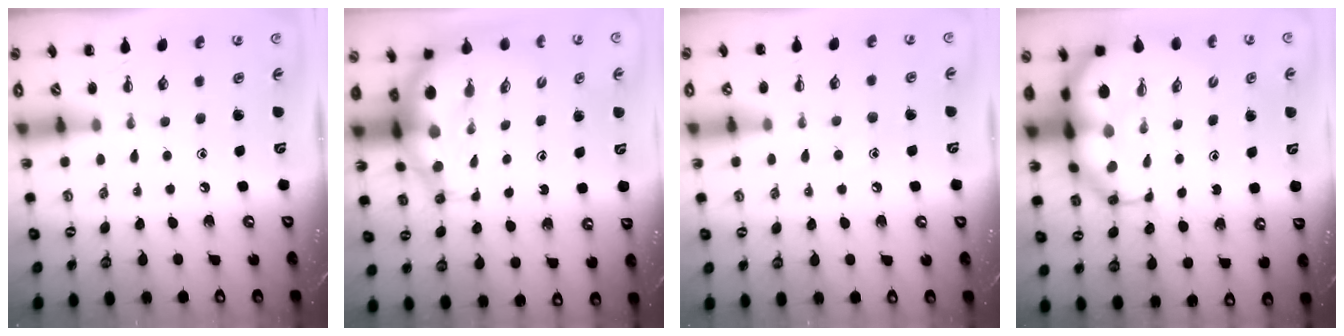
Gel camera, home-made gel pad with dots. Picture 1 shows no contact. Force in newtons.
{"total": 9.8, "press": 9.5, "slide": 2.3}
{"total": 6.7, "press": 6.5, "slide": 1.4}
{"total": 11.8, "press": 11.4, "slide": 3.0}